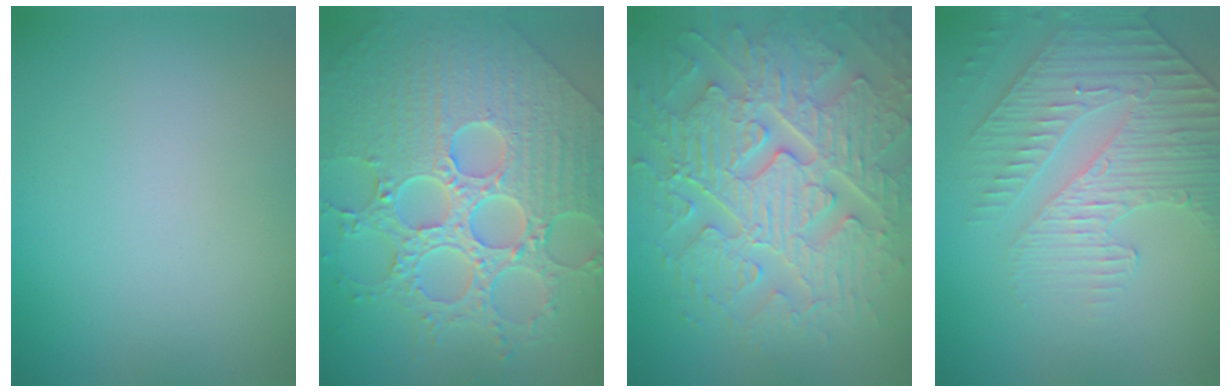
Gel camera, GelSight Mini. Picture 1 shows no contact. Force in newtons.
{"total": 9.8, "press": 7.2, "slide": 6.7}
{"total": 8.6, "press": 6.5, "slide": 5.6}
{"total": 4.1, "press": 3.7, "slide": 1.8}